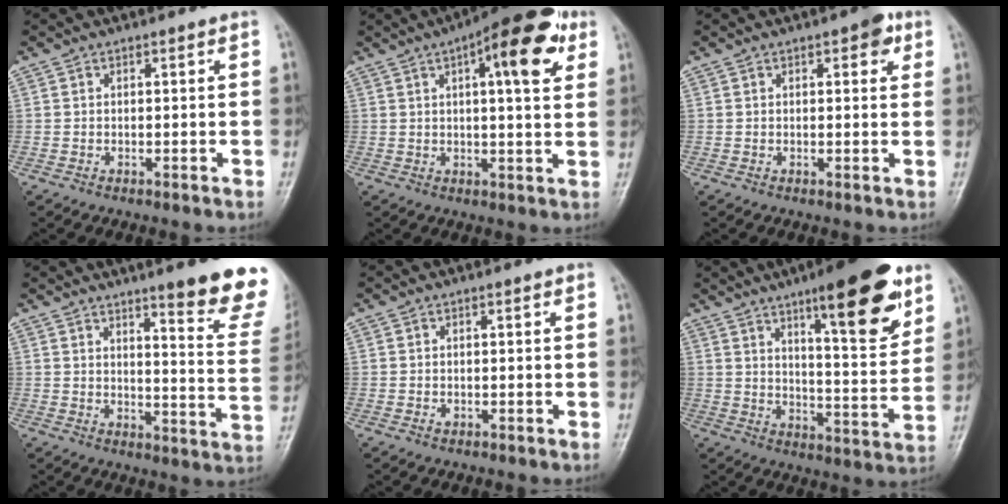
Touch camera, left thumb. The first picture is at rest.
{"total": 14.1, "force": [5.8, 4.5, 12.0], "torque": [-0.141, -0.001, 0.071]}
{"total": 3.6, "force": [1.7, 1.7, 2.7], "torque": [-0.019, -0.001, 0.012]}
{"total": 15.5, "force": [10.9, 1.7, 10.8], "torque": [-0.107, -0.073, 0.135]}
{"total": 0.6, "force": [-0.2, 0.4, 0.3], "torque": [-0.005, 0.000, -0.005]}
{"total": 18.1, "force": [10.6, 4.5, 14.0], "torque": [-0.167, -0.059, 0.158]}